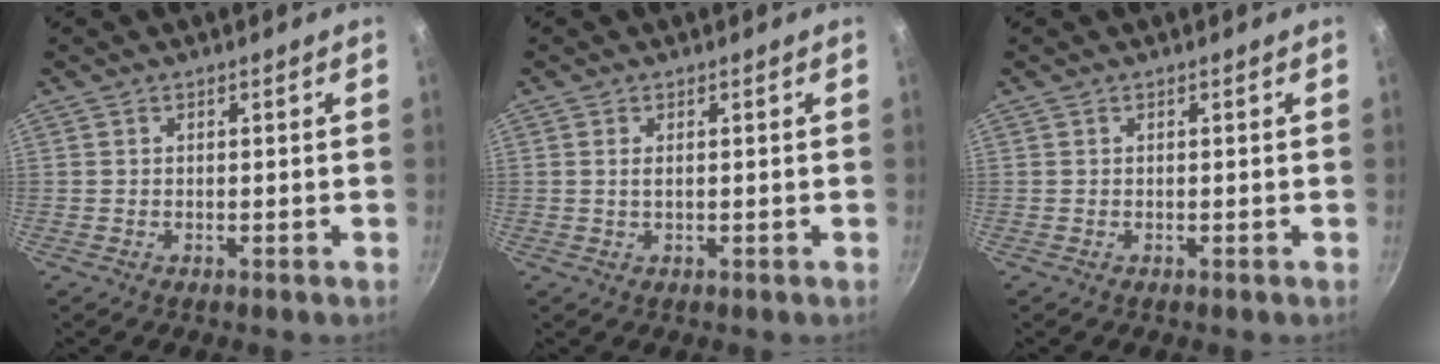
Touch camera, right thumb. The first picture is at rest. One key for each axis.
{"total": 1.2, "fx": 0.3, "fy": 0.6, "fz": 1.1, "tx": -0.020, "ty": 0.000, "tz": 0.004}
{"total": 0.0}